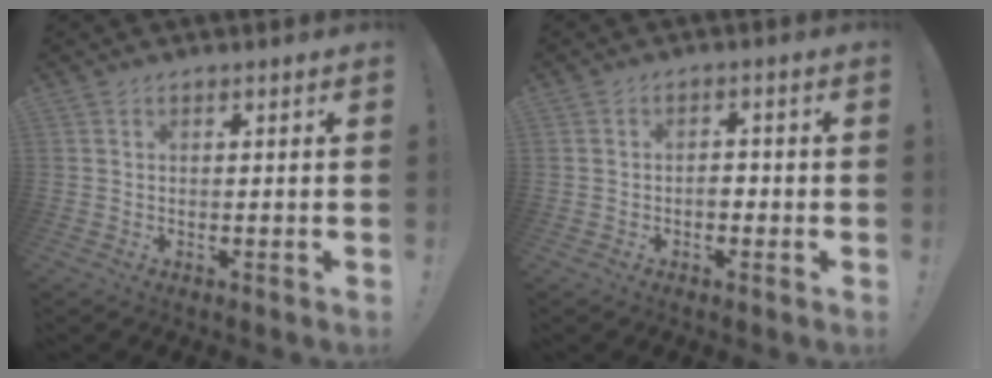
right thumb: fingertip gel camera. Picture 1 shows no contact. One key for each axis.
{"total": 2.7, "fx": -1.2, "fy": 1.9, "fz": 1.6, "tx": -0.025, "ty": 0.006, "tz": -0.022}